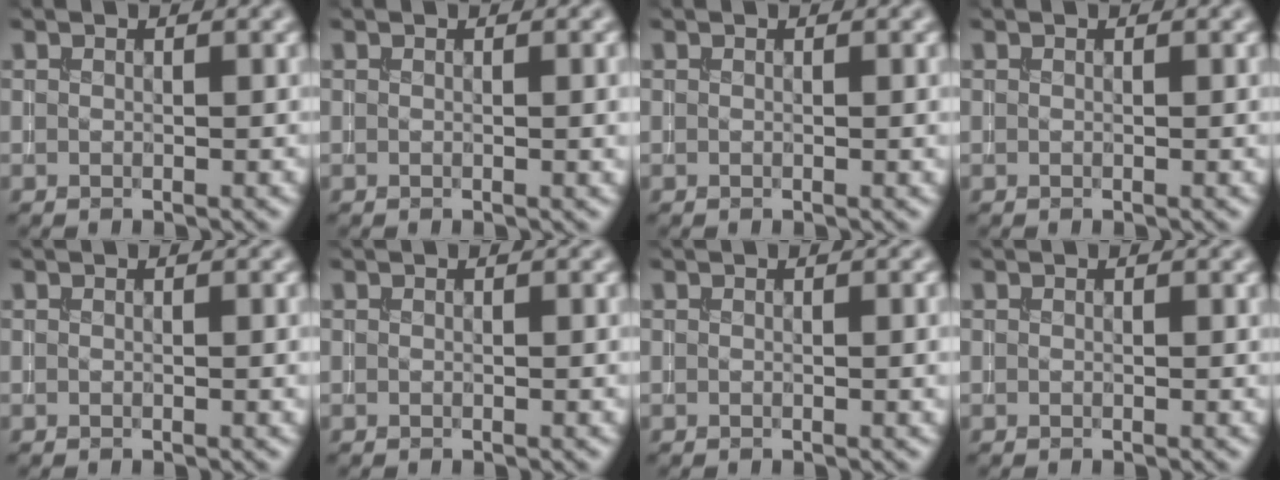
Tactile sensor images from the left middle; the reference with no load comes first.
{"total": 1.4, "force": [0.1, 0.3, 1.4], "torque": [-0.014, 0.001, 0.000]}
{"total": 0.6, "force": [0.0, 0.1, 0.6], "torque": [-0.005, 0.000, 0.000]}
{"total": 0.0}
{"total": 0.6, "force": [0.0, 0.1, 0.6], "torque": [-0.006, -0.001, 0.000]}
{"total": 0.0}
{"total": 1.1, "force": [0.1, 0.2, 1.1], "torque": [-0.011, 0.000, 0.000]}
{"total": 0.0}